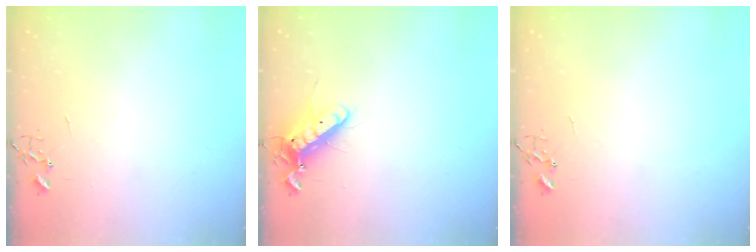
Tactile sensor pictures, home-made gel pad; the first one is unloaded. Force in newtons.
{"total": 11.8, "press": 11.6, "slide": 2.2}
{"total": 0.0}